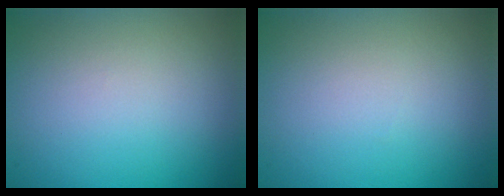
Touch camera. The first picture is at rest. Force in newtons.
{"total": 0.0}